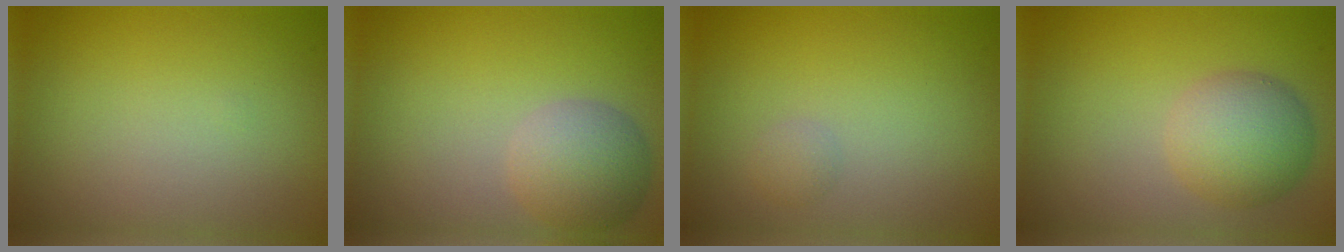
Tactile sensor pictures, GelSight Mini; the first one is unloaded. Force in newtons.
{"total": 4.1, "press": 4.1, "slide": 0.4}
{"total": 0.8, "press": 0.8, "slide": 0.0}
{"total": 4.6, "press": 4.6, "slide": 0.1}